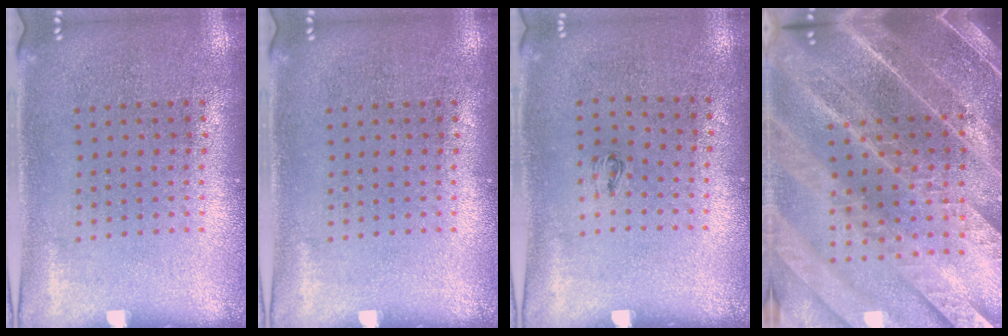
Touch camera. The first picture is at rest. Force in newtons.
{"total": 0.0}
{"total": 0.6, "press": 0.2, "slide": 0.5}
{"total": 5.4, "press": 4.6, "slide": 2.9}